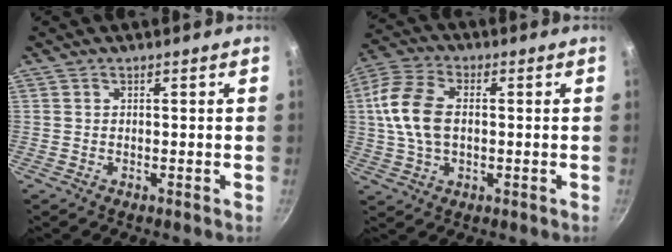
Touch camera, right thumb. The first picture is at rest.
{"total": 11.9, "force": [0.6, 7.5, 9.2], "torque": [-0.180, 0.019, 0.002]}